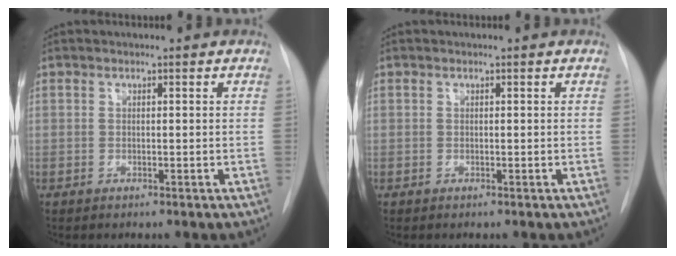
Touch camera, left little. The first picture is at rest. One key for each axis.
{"total": 0.0}